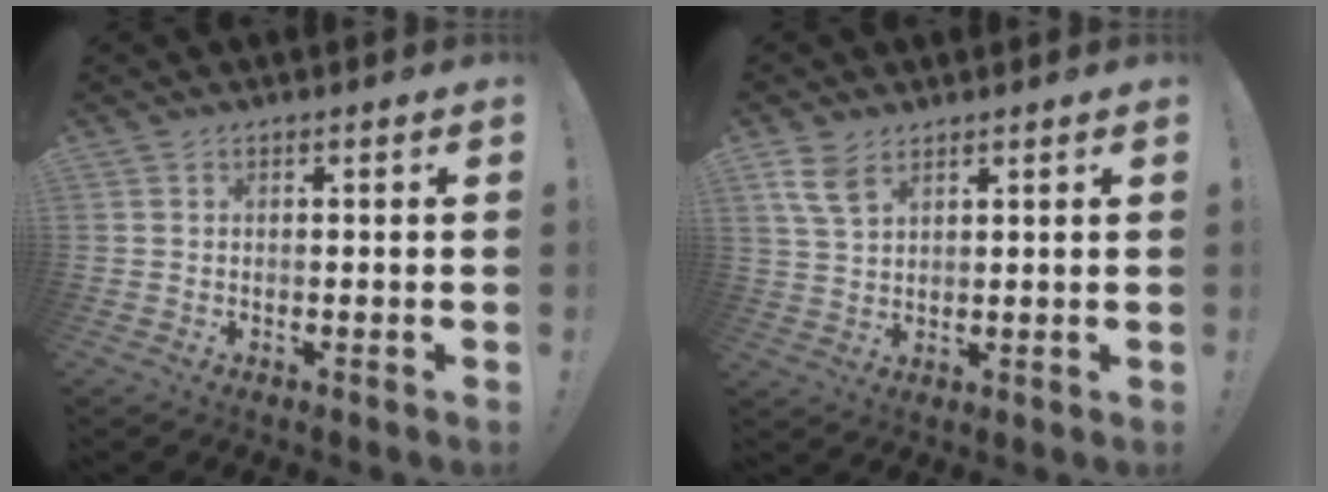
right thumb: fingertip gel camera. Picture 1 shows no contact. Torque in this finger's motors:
{"motor_torque": [0.01, 0.03, 0.19, 0.04, 0.00]}